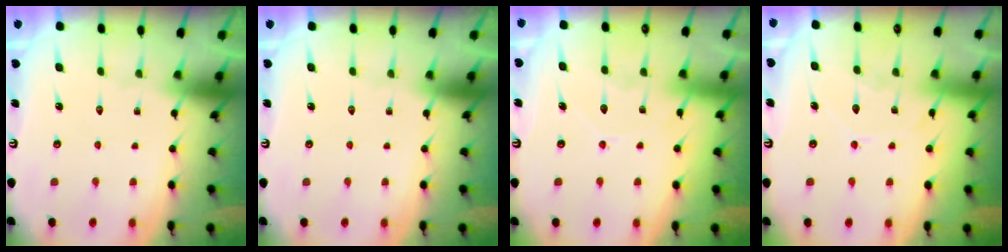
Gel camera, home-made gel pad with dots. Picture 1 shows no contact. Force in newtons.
{"total": 0.0}
{"total": 7.3, "press": 7.3, "slide": 0.8}
{"total": 8.5, "press": 8.5, "slide": 0.7}